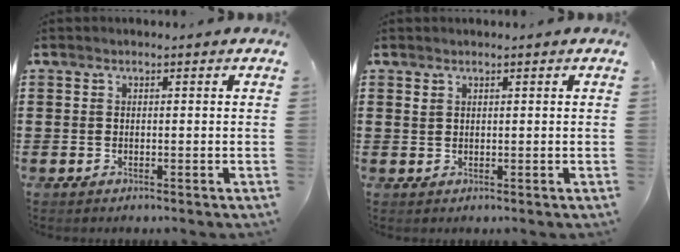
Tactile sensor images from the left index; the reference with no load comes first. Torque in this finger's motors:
{"motor_torque": [0.06, -0.06, 0.00, 0.02]}